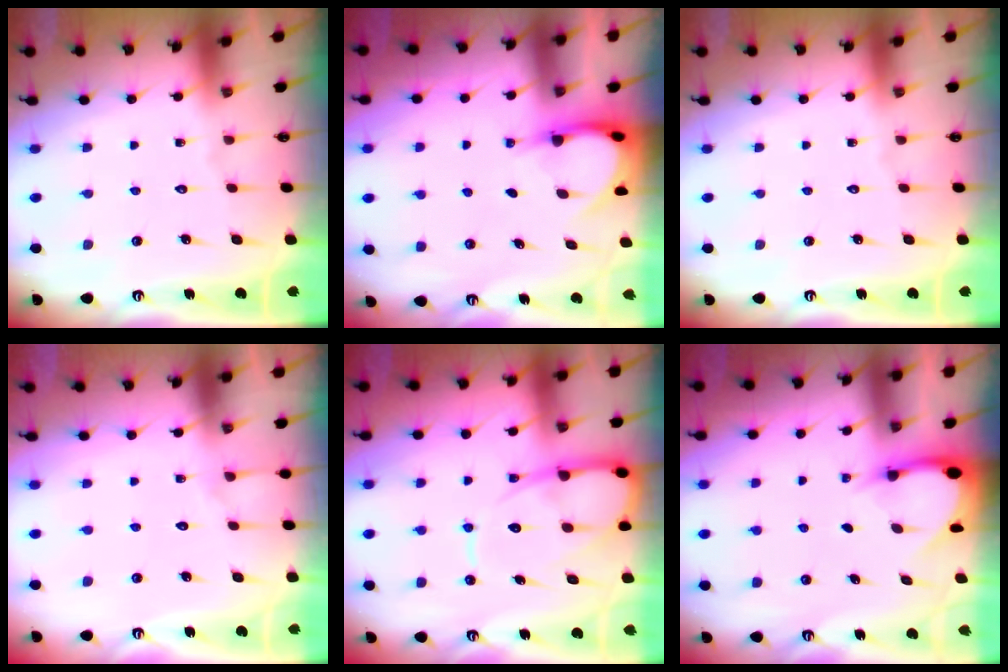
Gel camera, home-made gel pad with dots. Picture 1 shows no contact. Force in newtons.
{"total": 3.9, "press": 3.9, "slide": 0.3}
{"total": 0.0}
{"total": 2.9, "press": 2.9, "slide": 0.3}
{"total": 11.2, "press": 11.1, "slide": 1.2}
{"total": 3.4, "press": 3.4, "slide": 0.2}